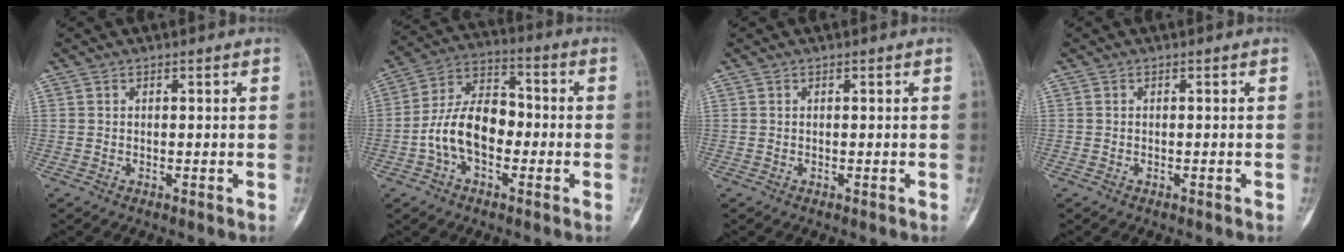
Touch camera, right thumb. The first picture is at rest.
{"total": 12.4, "force": [-2.6, 7.8, 9.3], "torque": [-0.156, 0.043, -0.056]}
{"total": 0.0}
{"total": 0.0}